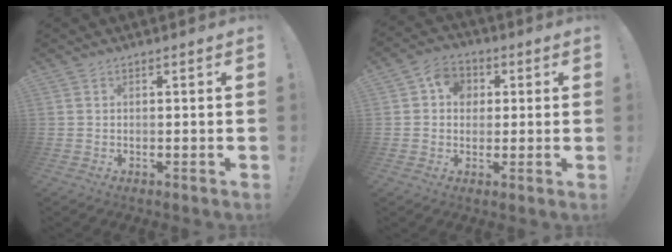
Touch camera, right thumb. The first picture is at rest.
{"total": 7.8, "force": [1.5, 6.8, 3.4], "torque": [-0.046, 0.004, 0.032]}